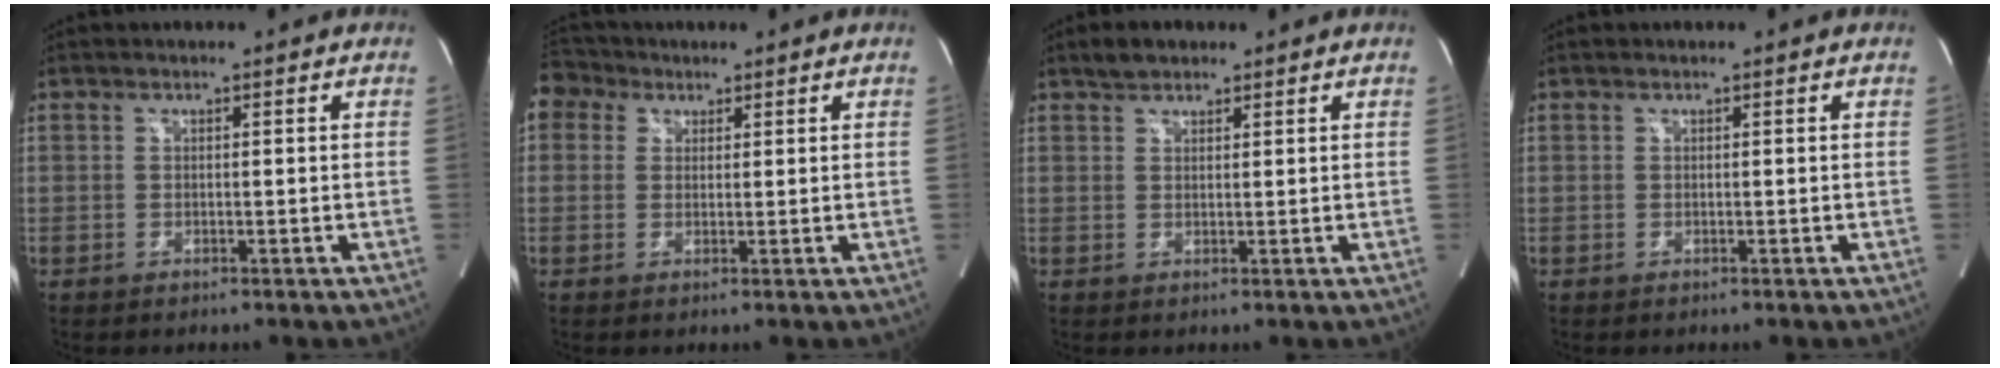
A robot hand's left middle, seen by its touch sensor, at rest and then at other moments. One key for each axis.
{"total": 4.5, "fx": 2.7, "fy": 3.5, "fz": 0.7, "tx": -0.019, "ty": 0.026, "tz": 0.052}
{"total": 2.7, "fx": 2.1, "fy": 1.3, "fz": 1.0, "tx": -0.024, "ty": 0.010, "tz": 0.036}
{"total": 0.0}